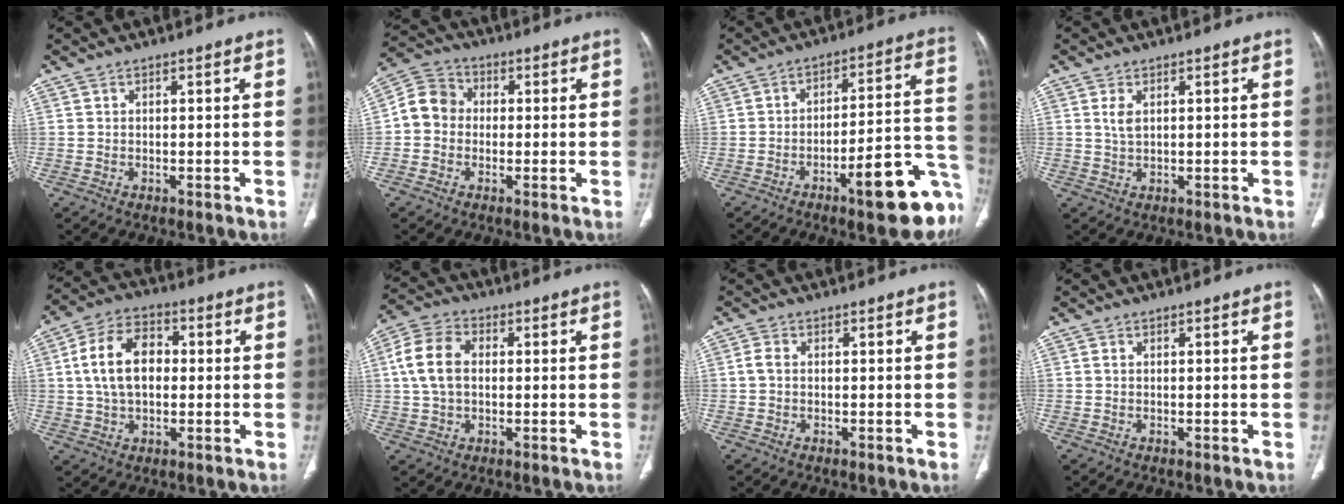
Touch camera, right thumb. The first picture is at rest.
{"total": 7.3, "force": [-0.4, 6.5, 3.4], "torque": [-0.047, 0.025, -0.023]}
{"total": 18.4, "force": [-8.6, 4.8, 15.6], "torque": [-0.135, 0.068, -0.114]}
{"total": 2.5, "force": [0.9, 1.3, 2.0], "torque": [-0.039, 0.000, 0.021]}
{"total": 12.2, "force": [1.1, 8.0, 9.1], "torque": [-0.156, 0.022, 0.014]}
{"total": 9.7, "force": [1.0, 6.6, 7.0], "torque": [-0.143, 0.023, 0.015]}
{"total": 1.8, "force": [-0.1, 1.2, 1.3], "torque": [-0.029, 0.001, -0.006]}
{"total": 0.0}